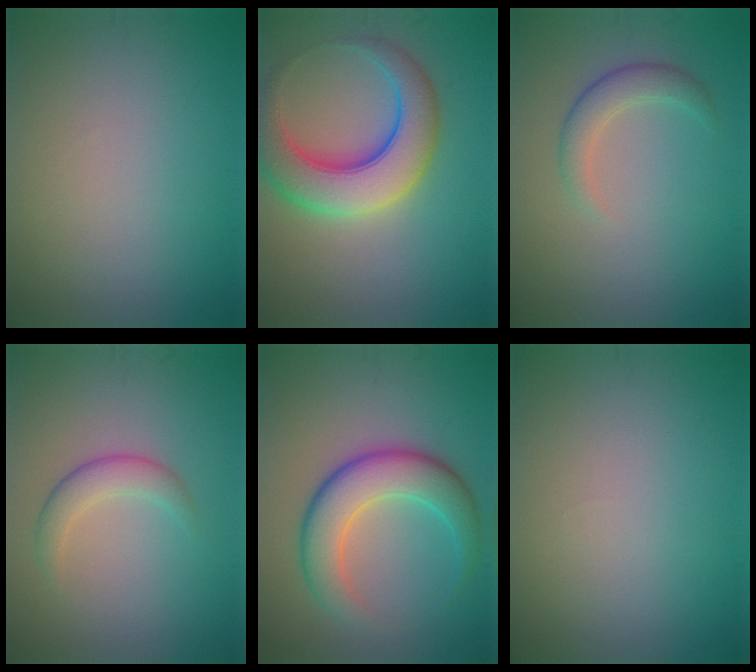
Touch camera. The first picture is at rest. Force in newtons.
{"total": 8.3, "press": 8.3, "slide": 0.3}
{"total": 2.4, "press": 2.4, "slide": 0.1}
{"total": 2.5, "press": 2.5, "slide": 0.0}
{"total": 6.7, "press": 6.7, "slide": 0.0}
{"total": 0.0}